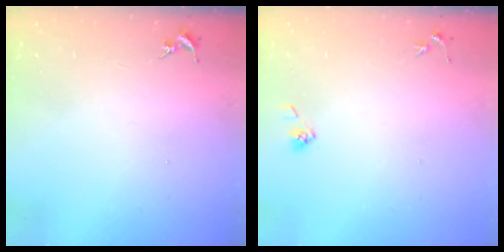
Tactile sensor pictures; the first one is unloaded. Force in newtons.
{"total": 3.9, "press": 3.5, "slide": 1.7}